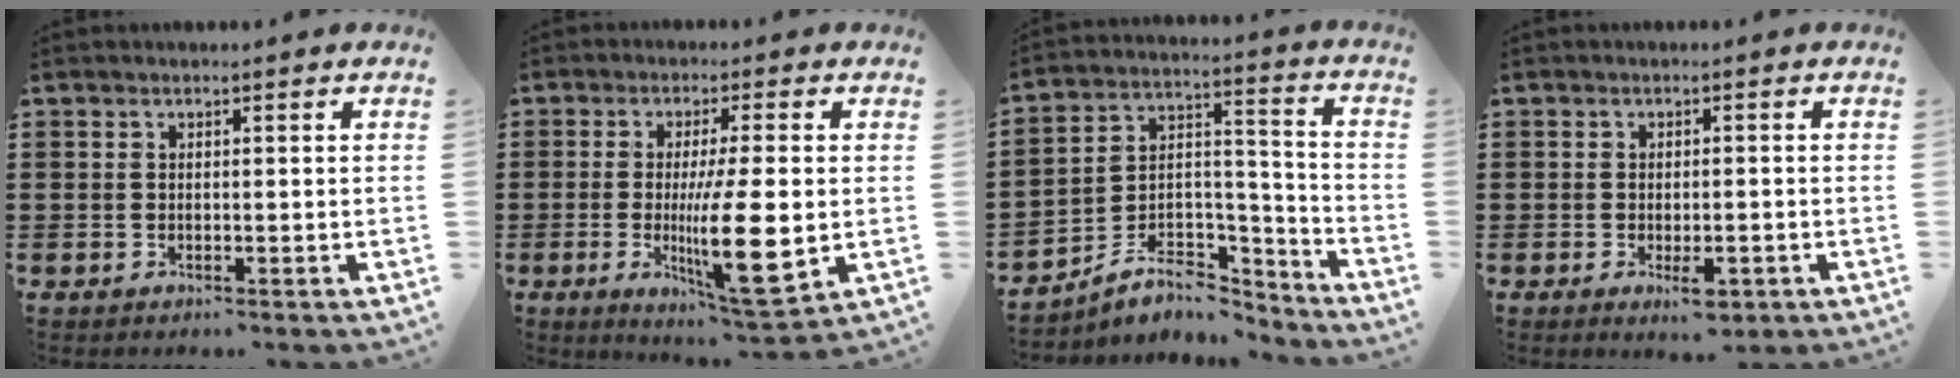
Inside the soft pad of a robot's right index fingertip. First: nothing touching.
{"total": 12.7, "force": [-1.3, 3.1, 12.2], "torque": [-0.214, -0.022, -0.022]}
{"total": 7.3, "force": [-5.8, 3.8, 2.2], "torque": [-0.041, 0.013, -0.107]}
{"total": 3.1, "force": [-1.4, 1.4, 2.3], "torque": [-0.039, 0.005, -0.025]}